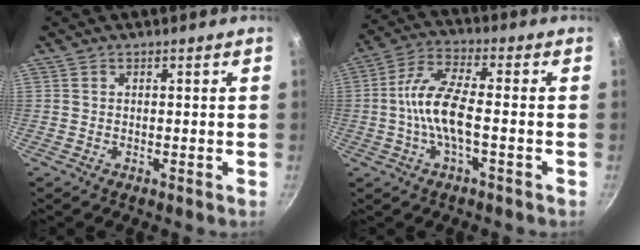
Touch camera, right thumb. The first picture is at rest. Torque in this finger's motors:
{"motor_torque": [2.59, 2.43, 1.83, -0.93, 0.66]}